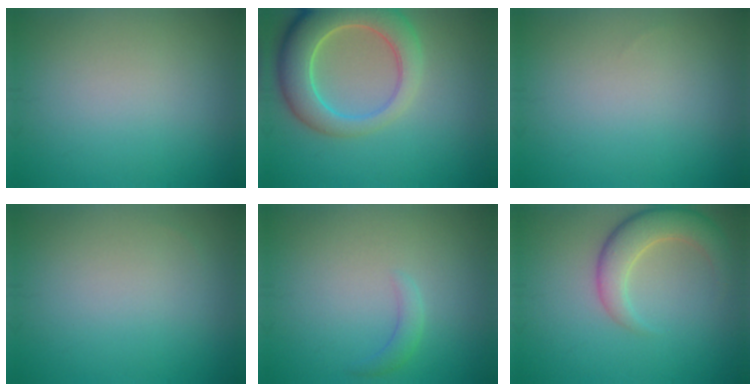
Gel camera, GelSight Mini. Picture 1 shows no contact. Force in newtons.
{"total": 8.2, "press": 8.1, "slide": 1.0}
{"total": 0.0}
{"total": 0.0}
{"total": 1.4, "press": 1.4, "slide": 0.1}
{"total": 4.5, "press": 4.5, "slide": 0.5}